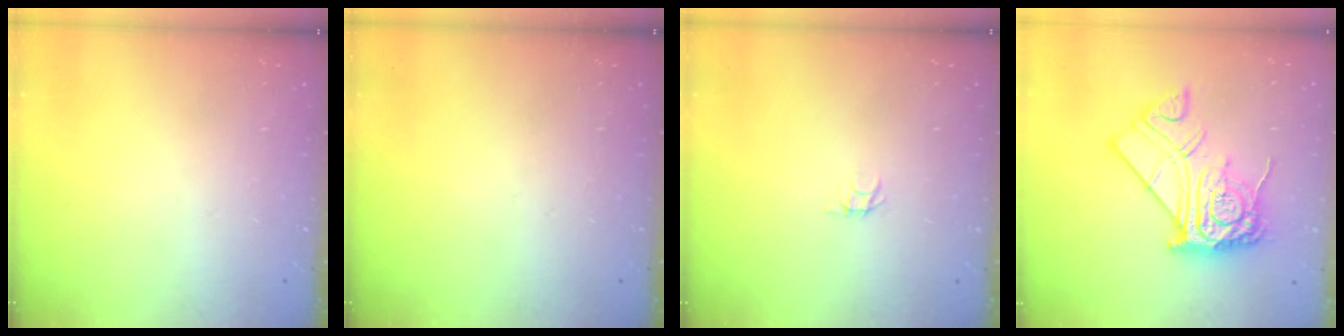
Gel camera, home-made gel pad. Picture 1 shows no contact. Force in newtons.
{"total": 0.0}
{"total": 1.8, "press": 1.8, "slide": 0.1}
{"total": 16.2, "press": 16.1, "slide": 1.3}